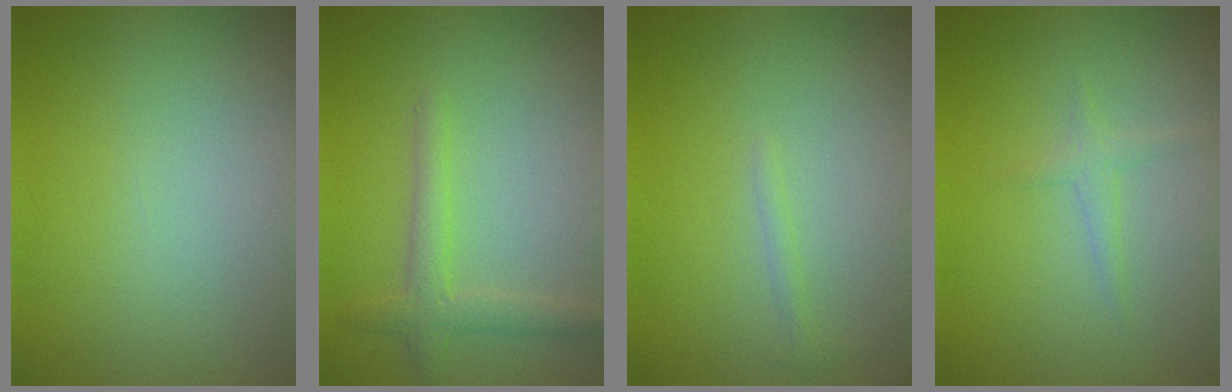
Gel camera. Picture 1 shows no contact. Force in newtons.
{"total": 2.4, "press": 2.4, "slide": 0.1}
{"total": 0.6, "press": 0.6, "slide": 0.1}
{"total": 1.2, "press": 1.2, "slide": 0.1}